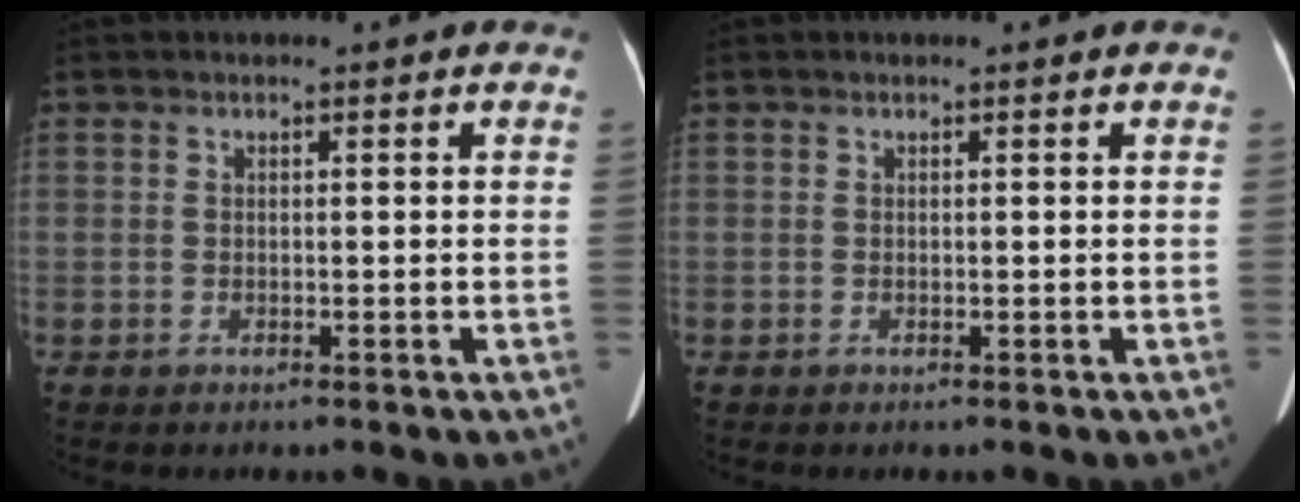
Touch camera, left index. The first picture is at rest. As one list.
[{"total": 0.0}]